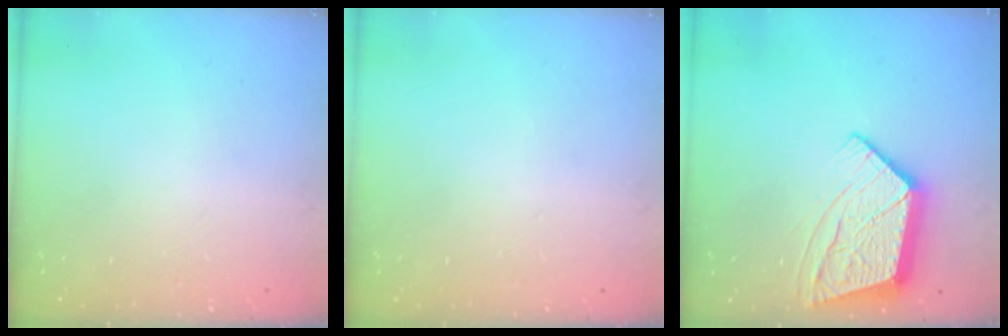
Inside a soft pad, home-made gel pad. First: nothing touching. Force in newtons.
{"total": 0.0}
{"total": 14.4, "press": 14.3, "slide": 1.3}